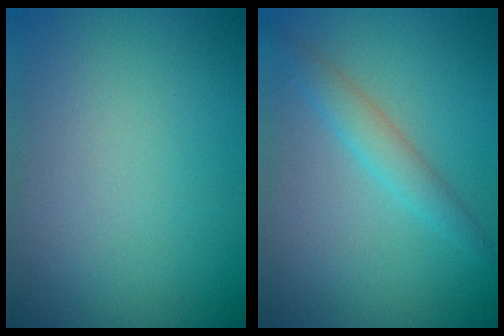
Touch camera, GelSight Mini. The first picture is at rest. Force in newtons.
{"total": 2.4, "press": 2.4, "slide": 0.1}